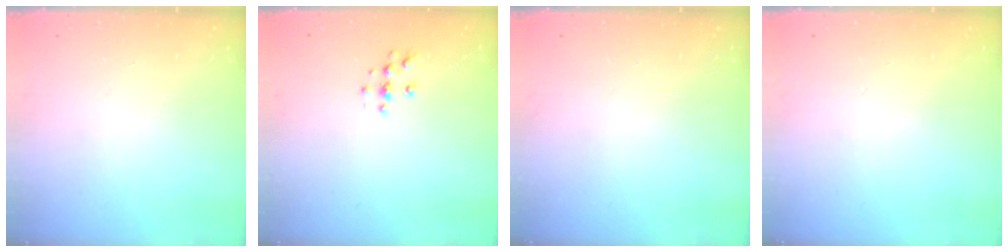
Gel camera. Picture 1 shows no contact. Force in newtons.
{"total": 4.9, "press": 4.8, "slide": 0.6}
{"total": 0.0}
{"total": 0.0}